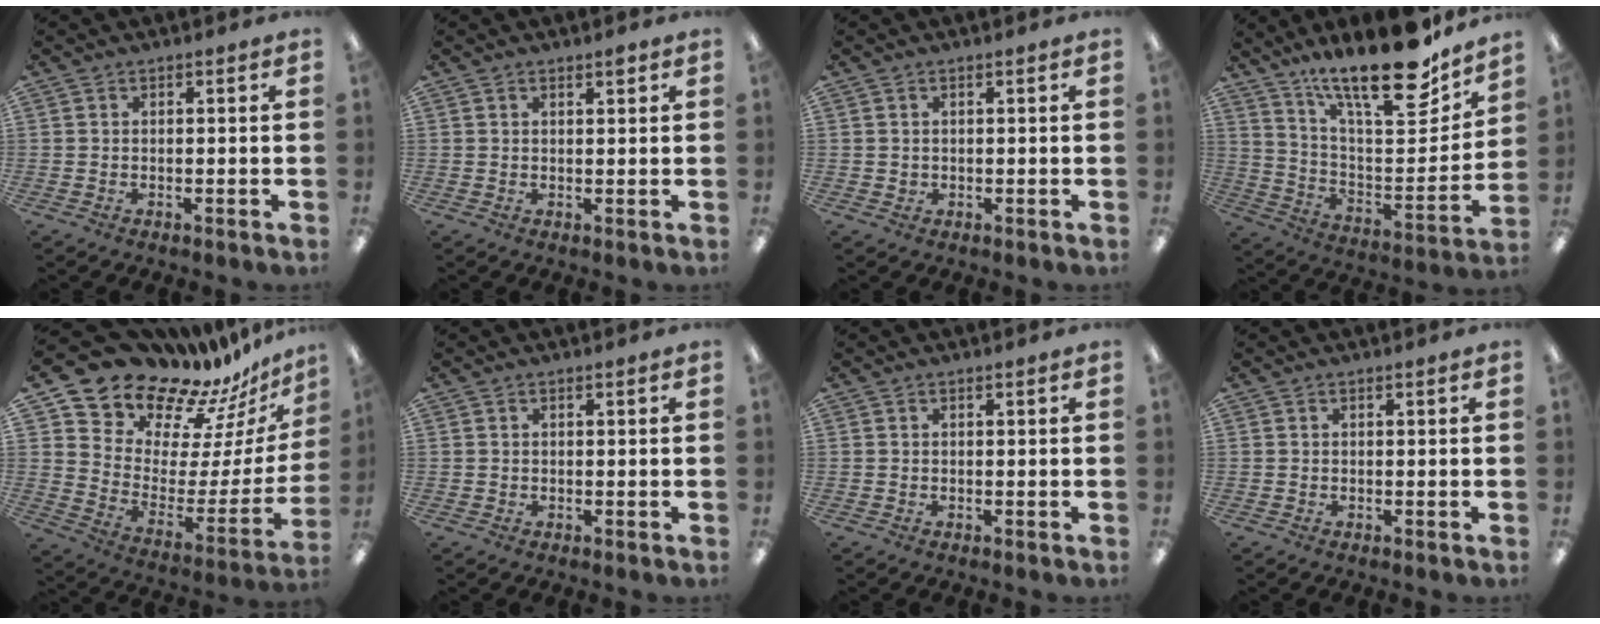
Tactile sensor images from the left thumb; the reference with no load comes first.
{"total": 1.6, "force": [1.2, 0.4, 0.9], "torque": [-0.011, -0.004, 0.019]}
{"total": 0.8, "force": [0.4, 0.7, 0.2], "torque": [-0.005, 0.003, 0.006]}
{"total": 22.2, "force": [17.4, 5.3, 12.6], "torque": [-0.195, -0.130, 0.289]}
{"total": 17.5, "force": [16.0, 6.5, 2.4], "torque": [-0.043, -0.156, 0.284]}
{"total": 0.0}
{"total": 0.0}
{"total": 0.0}